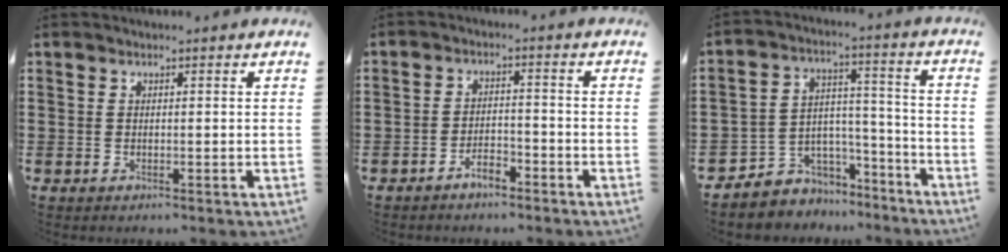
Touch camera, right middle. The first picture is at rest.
{"total": 3.6, "force": [-3.2, 1.3, 1.2], "torque": [-0.025, 0.009, -0.062]}
{"total": 5.6, "force": [-4.2, 3.6, -0.8], "torque": [0.003, 0.011, -0.081]}